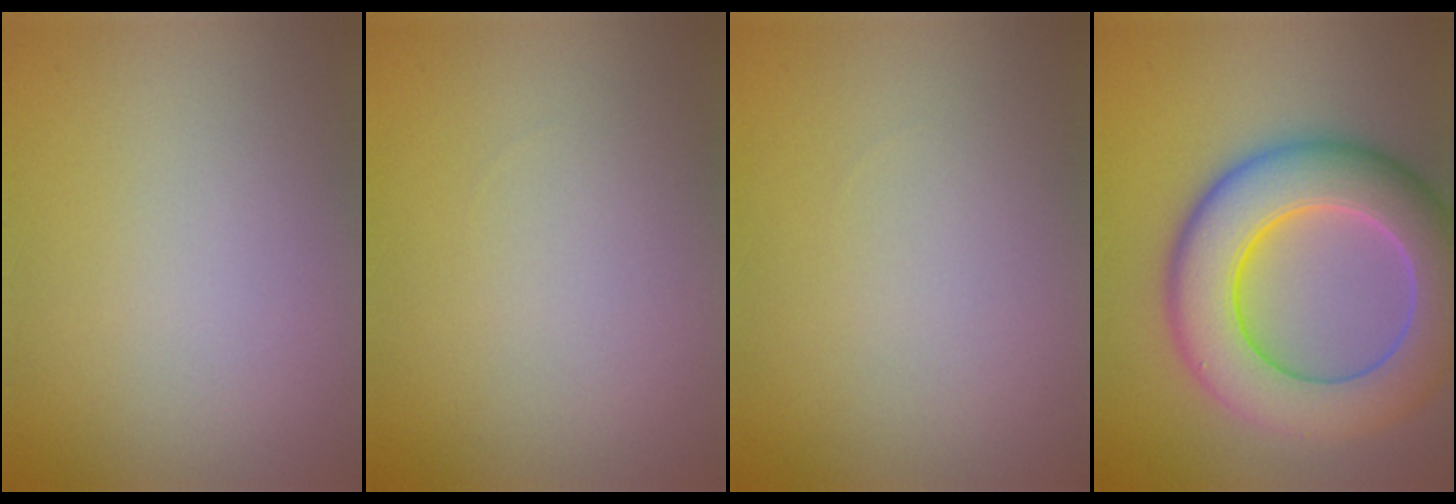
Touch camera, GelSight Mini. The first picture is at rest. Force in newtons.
{"total": 0.0}
{"total": 0.0}
{"total": 10.3, "press": 10.3, "slide": 0.9}